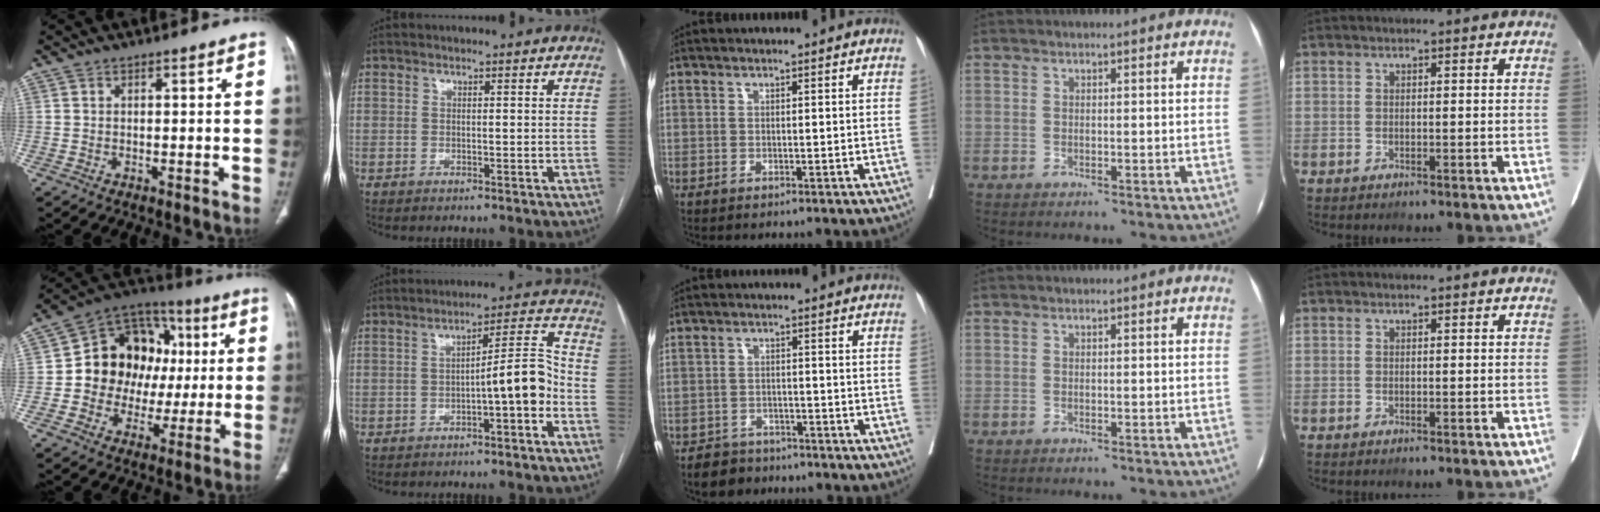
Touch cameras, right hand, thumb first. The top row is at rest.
{"thumb": {"total": 18.9, "force": [1.7, 15.3, 10.8], "torque": [-0.111, 0.033, 0.030]}, "index": {"total": 7.6, "force": [-2.6, 0.8, 7.0], "torque": [-0.095, 0.029, -0.037]}, "middle": {"total": 4.5, "force": [-3.8, 2.4, 0.4], "torque": [-0.009, 0.002, -0.064]}}